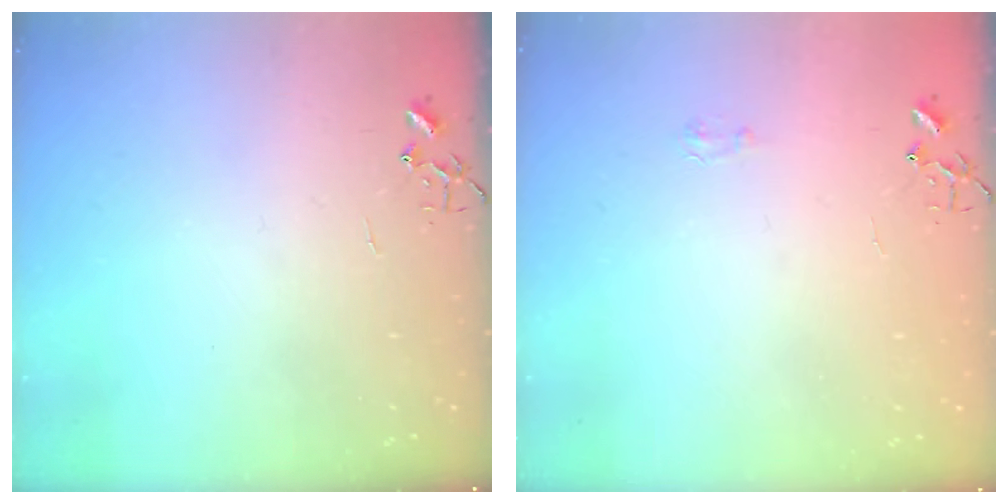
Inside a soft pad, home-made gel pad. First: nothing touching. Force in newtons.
{"total": 4.1, "press": 4.0, "slide": 0.7}